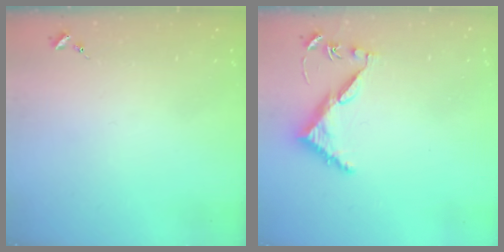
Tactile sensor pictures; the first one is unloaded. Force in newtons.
{"total": 6.2, "press": 6.2, "slide": 0.5}